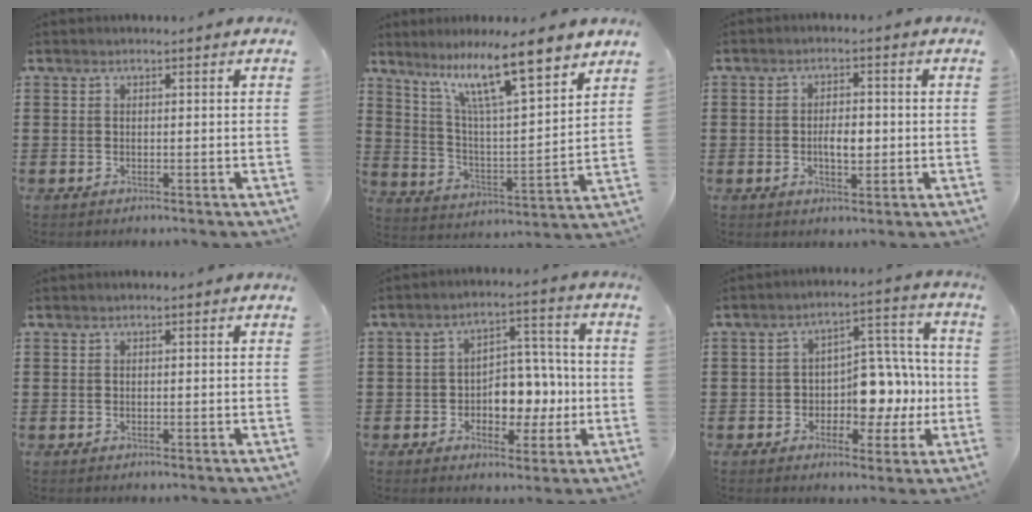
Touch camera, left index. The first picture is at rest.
{"total": 12.5, "force": [9.3, 1.4, 8.2], "torque": [-0.162, -0.052, 0.151]}
{"total": 3.9, "force": [-0.5, 1.9, 3.4], "torque": [-0.056, 0.003, -0.013]}
{"total": 0.0}
{"total": 6.3, "force": [-1.1, 5.0, 3.7], "torque": [-0.064, 0.008, -0.025]}
{"total": 7.6, "force": [-0.9, 5.9, 4.7], "torque": [-0.082, 0.007, -0.017]}